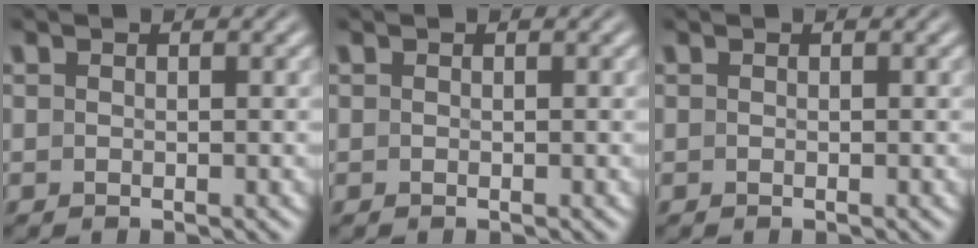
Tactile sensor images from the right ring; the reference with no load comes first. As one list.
[{"total": 0.0}, {"total": 0.0}]